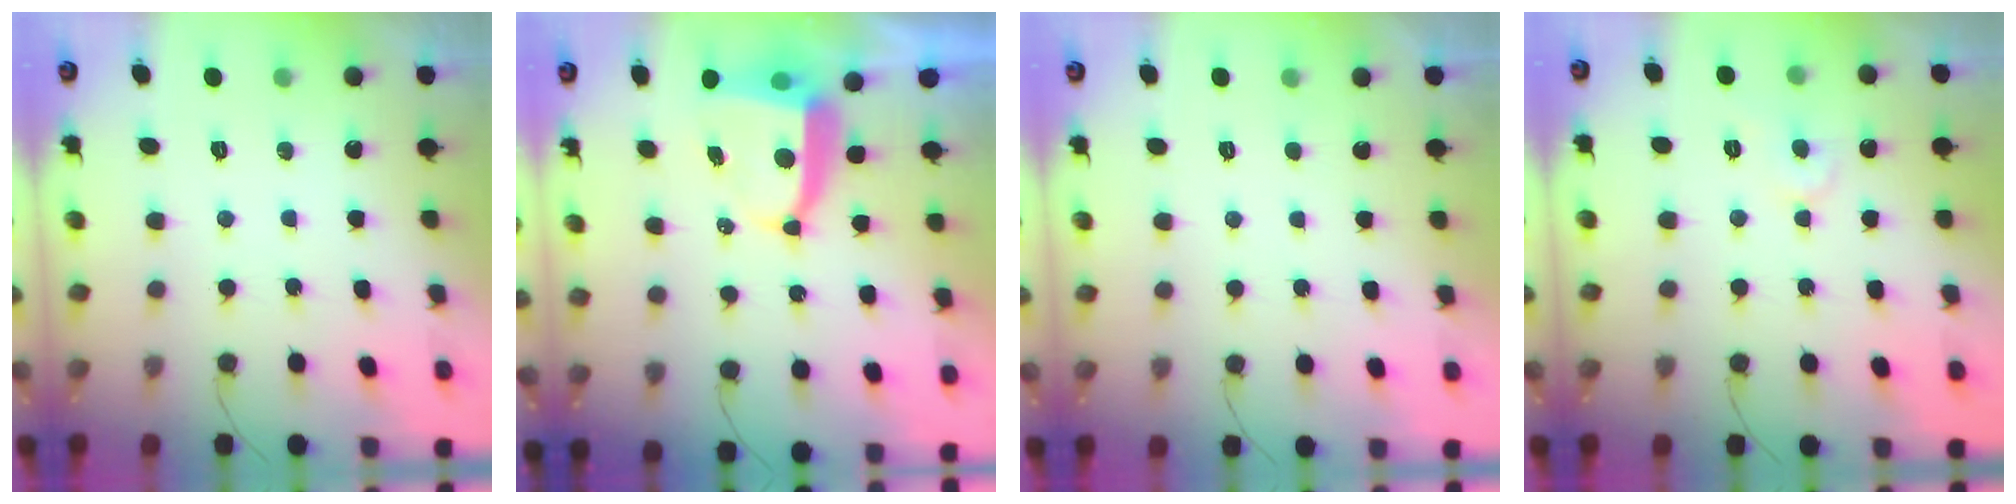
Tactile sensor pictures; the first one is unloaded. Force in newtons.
{"total": 7.6, "press": 7.5, "slide": 1.0}
{"total": 1.4, "press": 1.4, "slide": 0.3}
{"total": 4.8, "press": 4.8, "slide": 0.4}